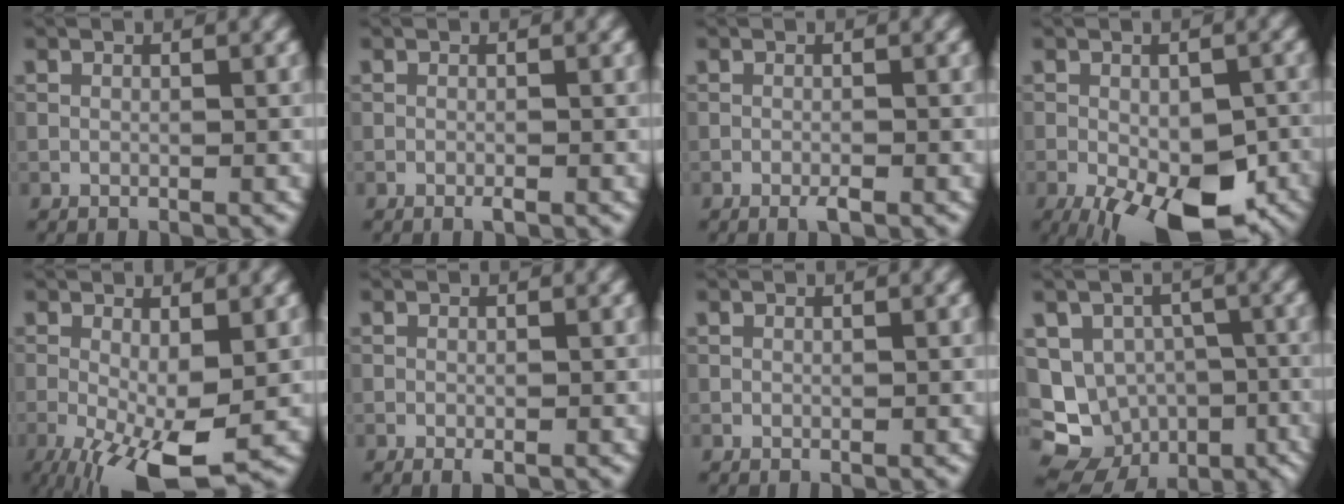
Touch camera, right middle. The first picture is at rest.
{"total": 0.5, "force": [-0.3, 0.1, 0.4], "torque": [-0.006, -0.002, -0.006]}
{"total": 1.0, "force": [-0.6, 0.1, 0.8], "torque": [-0.013, -0.003, -0.012]}
{"total": 11.6, "force": [-5.6, 5.1, 8.8], "torque": [-0.147, -0.034, -0.073]}
{"total": 8.1, "force": [-2.9, 2.6, 7.1], "torque": [-0.140, -0.018, -0.046]}
{"total": 0.7, "force": [-0.4, 0.1, 0.6], "torque": [-0.009, -0.004, -0.007]}
{"total": 0.0}
{"total": 13.2, "force": [-6.8, 10.7, 3.8], "torque": [-0.074, -0.037, -0.093]}